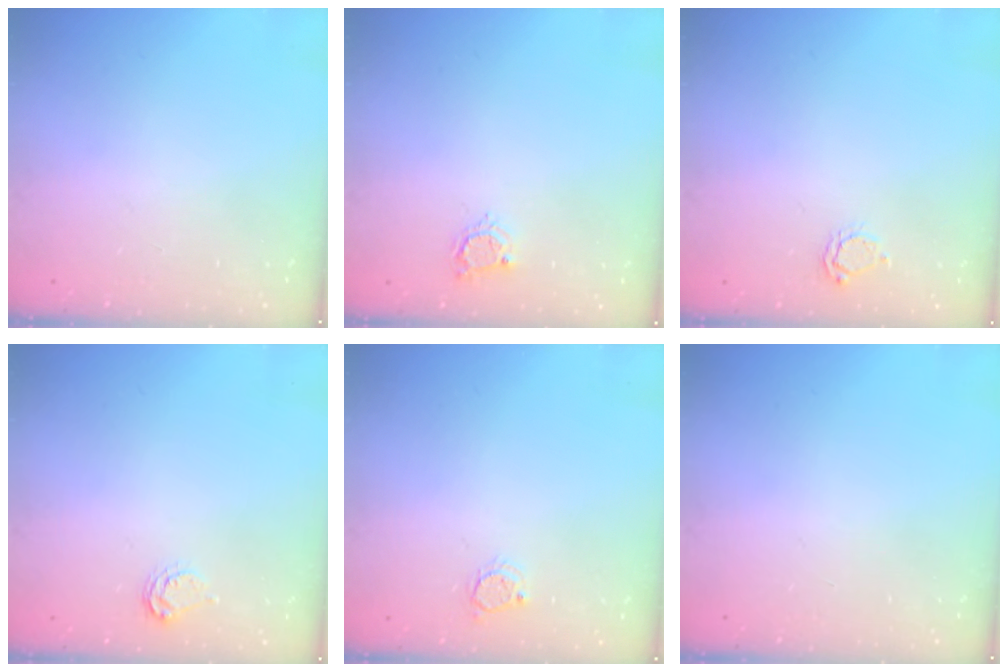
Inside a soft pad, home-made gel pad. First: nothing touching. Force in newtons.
{"total": 4.2, "press": 4.2, "slide": 0.4}
{"total": 3.8, "press": 3.8, "slide": 0.7}
{"total": 5.0, "press": 5.0, "slide": 0.5}
{"total": 3.5, "press": 3.5, "slide": 0.3}
{"total": 0.0}